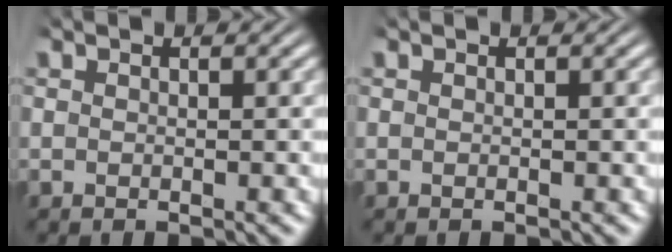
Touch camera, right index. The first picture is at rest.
{"total": 0.0}